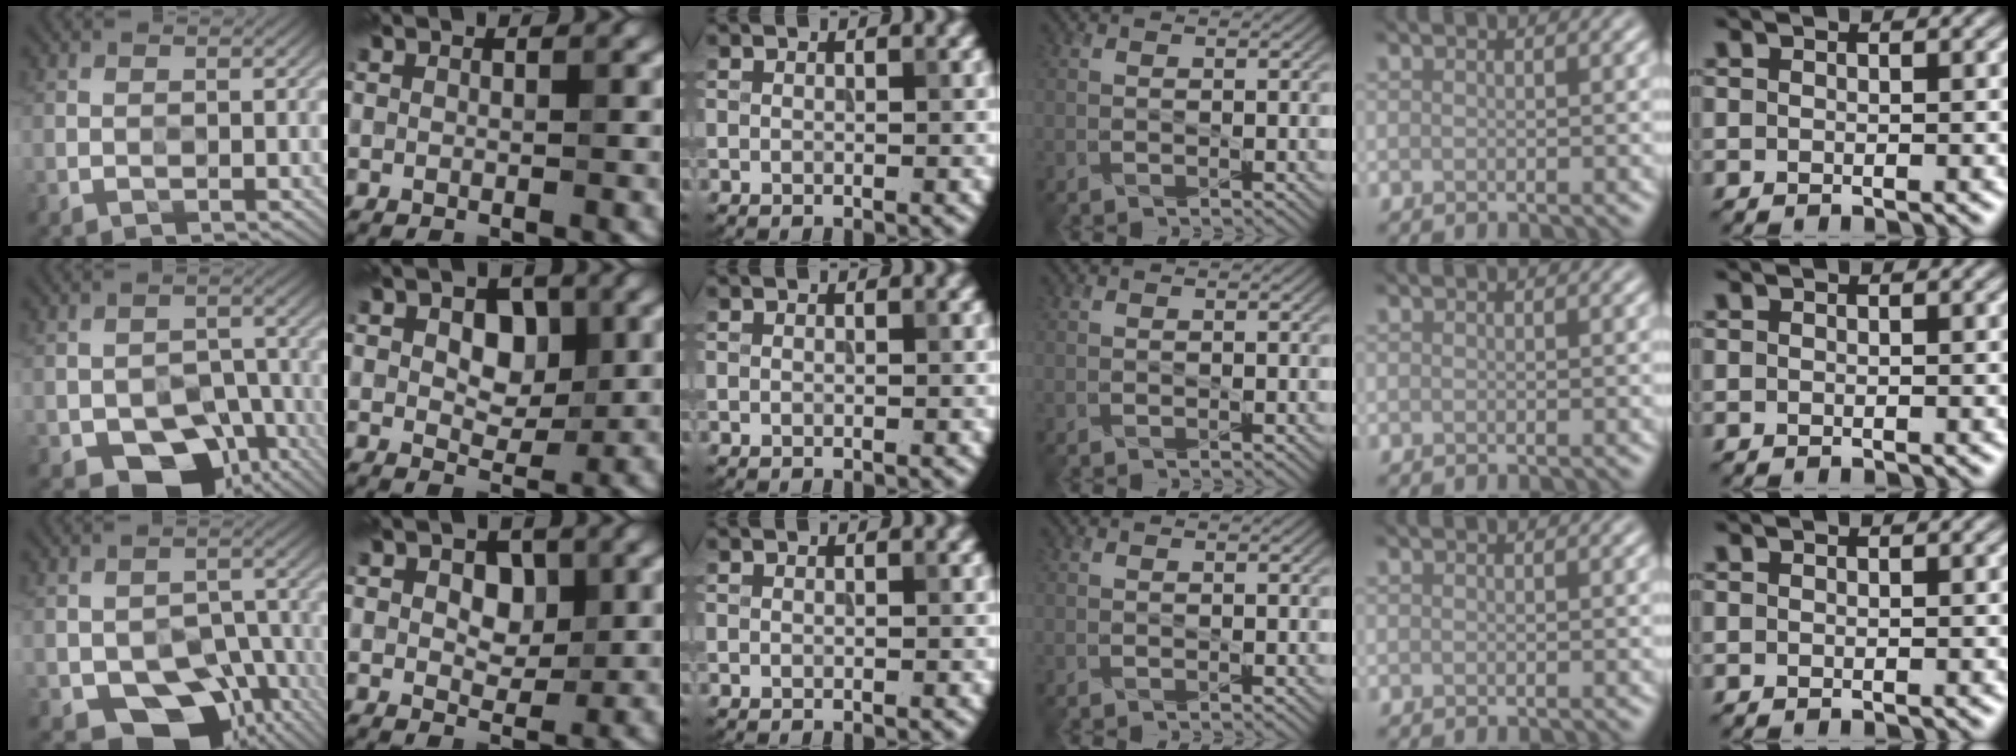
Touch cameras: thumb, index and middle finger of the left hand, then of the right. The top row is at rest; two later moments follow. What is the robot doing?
{"motion": "press", "object": "stopwatch"}